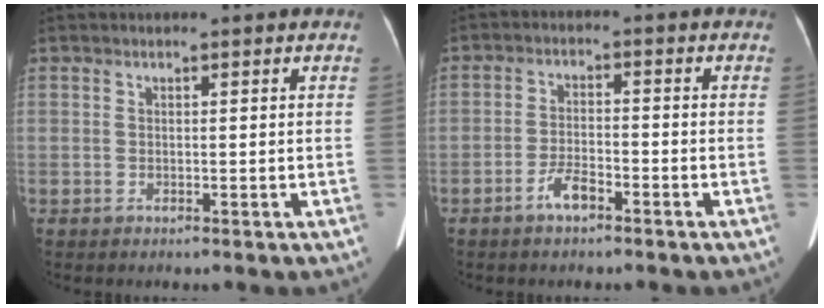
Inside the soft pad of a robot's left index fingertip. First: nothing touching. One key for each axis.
{"total": 3.5, "fx": -2.5, "fy": 1.0, "fz": 2.3, "tx": -0.045, "ty": 0.003, "tz": -0.047}